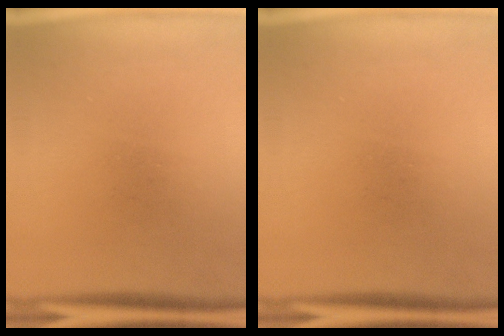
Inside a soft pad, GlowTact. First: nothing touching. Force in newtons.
{"total": 0.0}